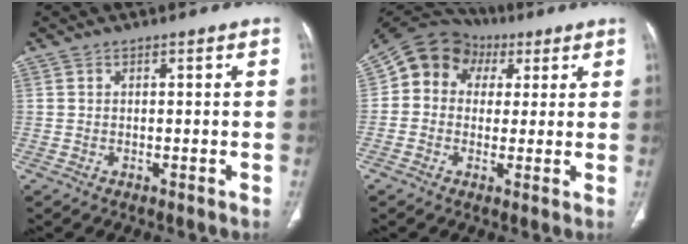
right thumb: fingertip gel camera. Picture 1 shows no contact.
{"total": 11.3, "force": [2.7, 9.6, 5.2], "torque": [-0.071, 0.025, 0.035]}